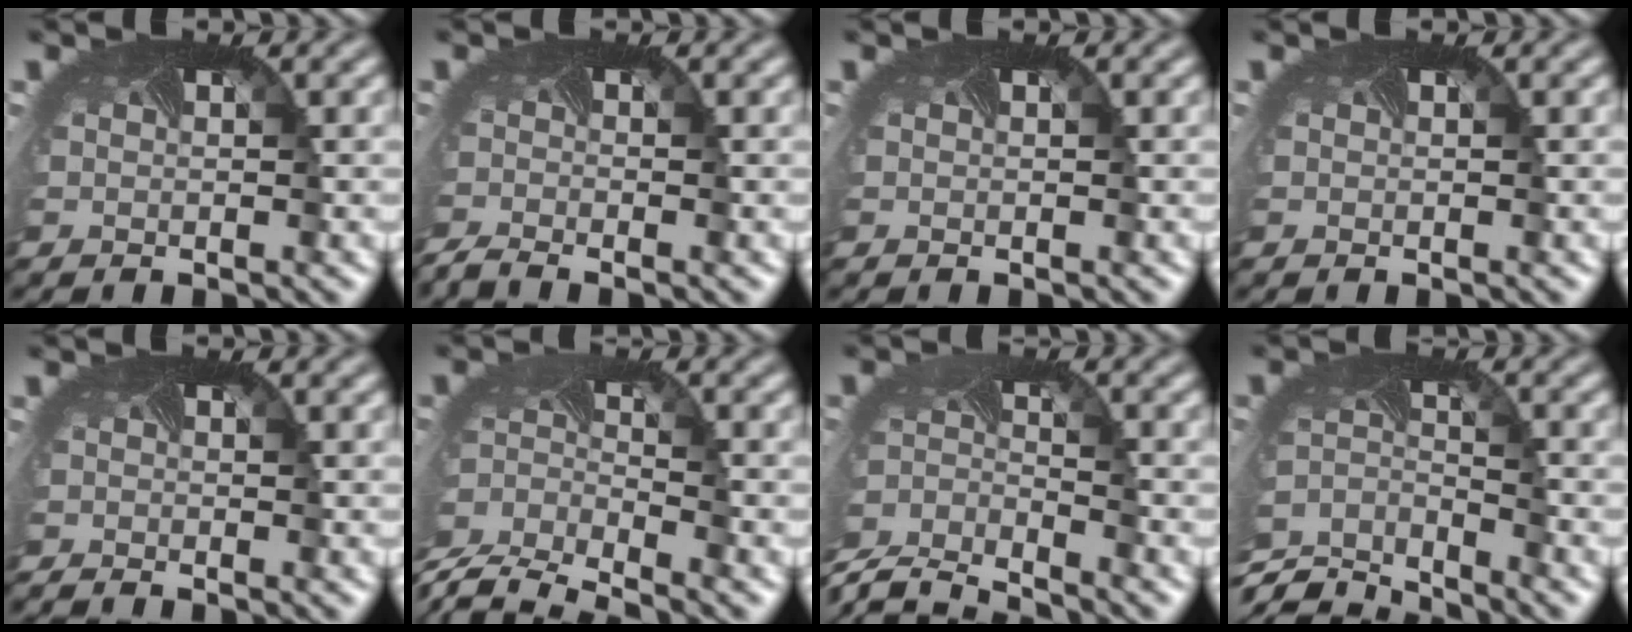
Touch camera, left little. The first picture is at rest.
{"total": 2.2, "force": [-2.2, -0.2, 0.4], "torque": [-0.016, -0.017, -0.047]}
{"total": 0.0}
{"total": 0.0}
{"total": 1.6, "force": [-1.6, -0.3, 0.1], "torque": [-0.004, -0.016, -0.026]}
{"total": 7.6, "force": [-7.1, 1.5, 2.2], "torque": [-0.059, -0.022, -0.135]}
{"total": 7.3, "force": [-7.1, 0.8, 1.5], "torque": [-0.039, -0.017, -0.137]}
{"total": 6.3, "force": [-6.1, 1.0, 1.4], "torque": [-0.038, -0.022, -0.118]}